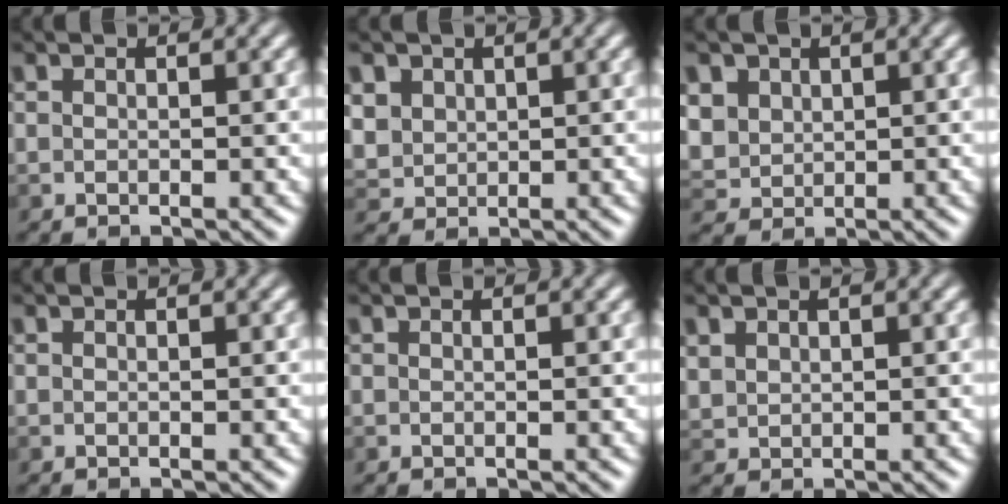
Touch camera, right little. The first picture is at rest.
{"total": 2.9, "force": [1.3, 2.4, 1.0], "torque": [-0.037, 0.002, 0.040]}
{"total": 3.9, "force": [1.7, 3.1, 1.5], "torque": [-0.057, 0.007, 0.045]}
{"total": 0.0}
{"total": 0.0}
{"total": 1.2, "force": [0.7, 0.9, 0.3], "torque": [-0.008, -0.001, 0.021]}